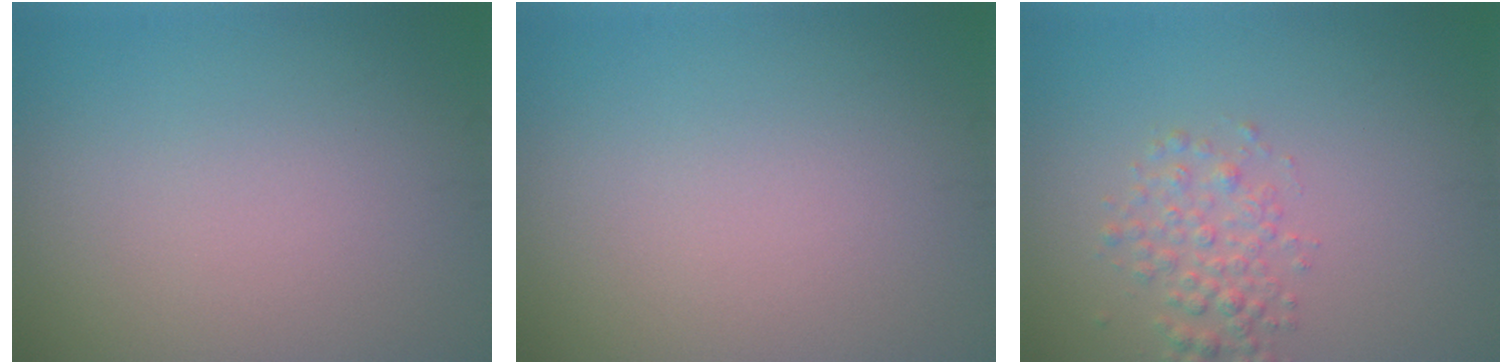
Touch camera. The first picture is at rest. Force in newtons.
{"total": 0.0}
{"total": 2.3, "press": 2.3, "slide": 0.1}